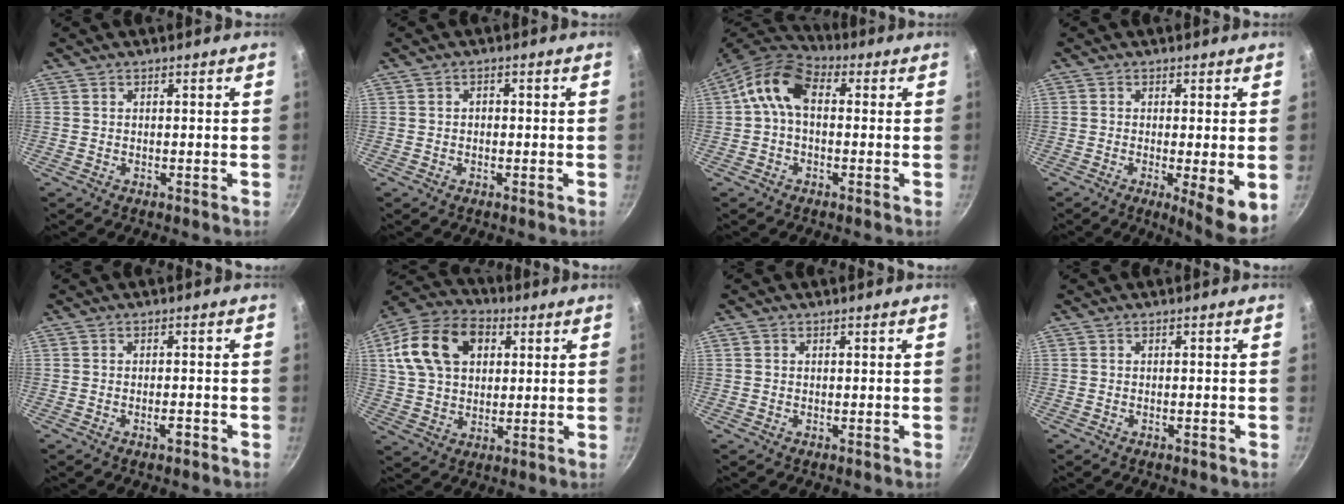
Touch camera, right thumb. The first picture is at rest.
{"total": 1.1, "force": [-0.1, 0.9, 0.7], "torque": [-0.010, 0.006, -0.003]}
{"total": 9.8, "force": [1.0, 6.5, 7.3], "torque": [-0.125, 0.028, -0.002]}
{"total": 7.6, "force": [-1.2, 1.4, 7.4], "torque": [-0.107, -0.017, -0.015]}
{"total": 2.0, "force": [-1.2, 0.6, 1.5], "torque": [-0.020, 0.010, -0.020]}
{"total": 16.8, "force": [5.0, 11.8, 10.9], "torque": [-0.181, 0.012, 0.078]}
{"total": 0.6, "force": [0.1, 0.5, 0.2], "torque": [-0.003, 0.004, 0.000]}
{"total": 0.7, "force": [-0.4, 0.2, 0.5], "torque": [-0.012, 0.005, -0.007]}